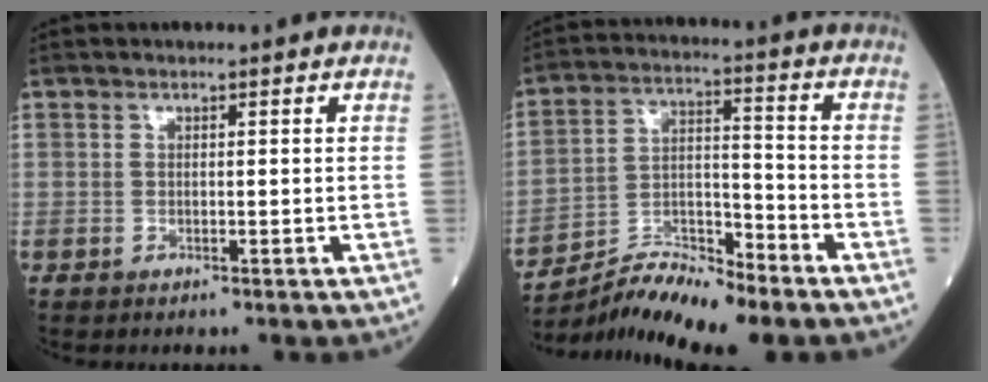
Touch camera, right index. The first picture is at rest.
{"total": 9.7, "force": [-8.9, 0.6, 3.9], "torque": [-0.070, 0.020, -0.158]}